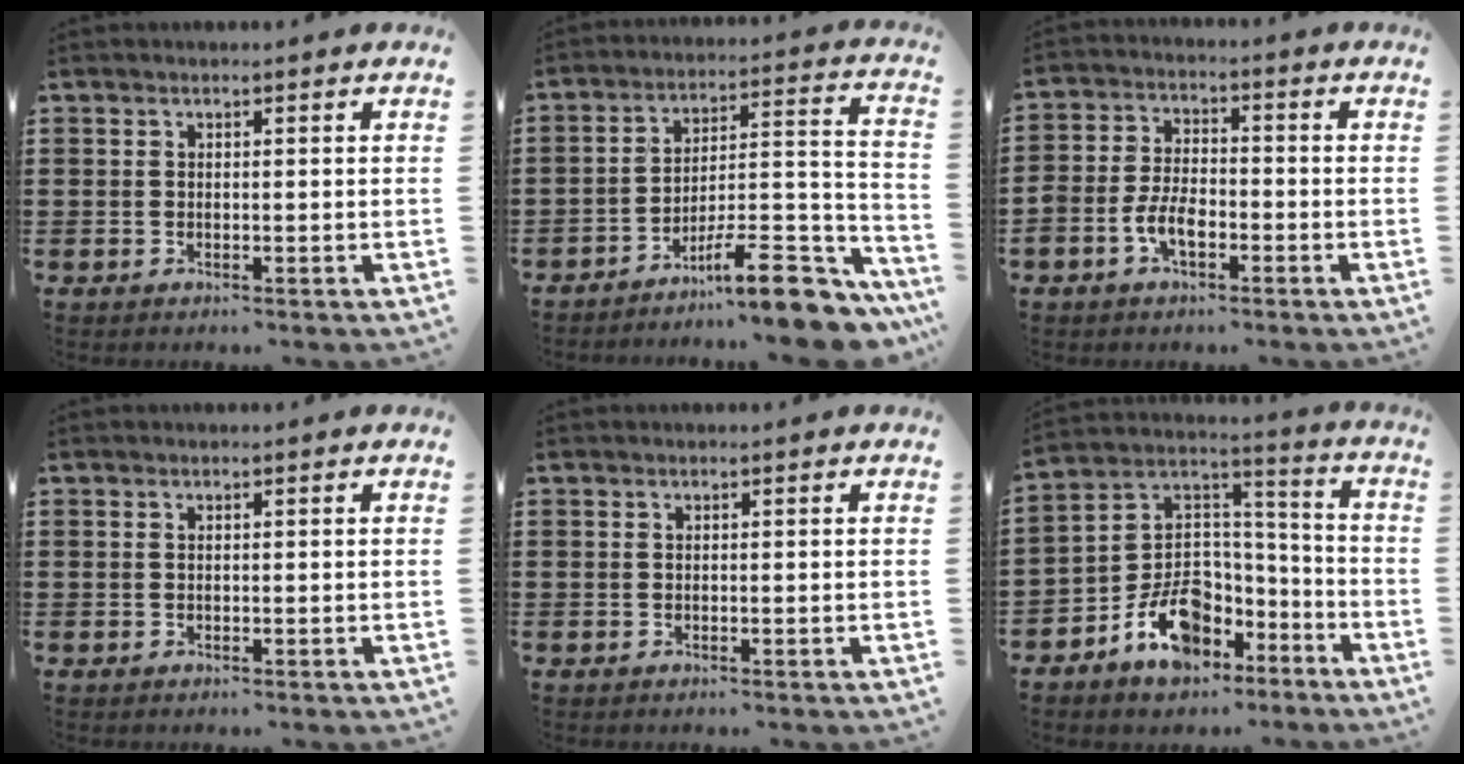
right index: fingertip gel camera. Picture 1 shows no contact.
{"total": 12.3, "force": [-9.4, 2.2, 7.6], "torque": [-0.099, 0.031, -0.167]}
{"total": 4.9, "force": [-2.4, 2.6, 3.4], "torque": [-0.087, 0.001, -0.052]}
{"total": 0.0}
{"total": 0.0}
{"total": 11.7, "force": [-6.9, 8.0, 5.0], "torque": [-0.100, 0.026, -0.123]}